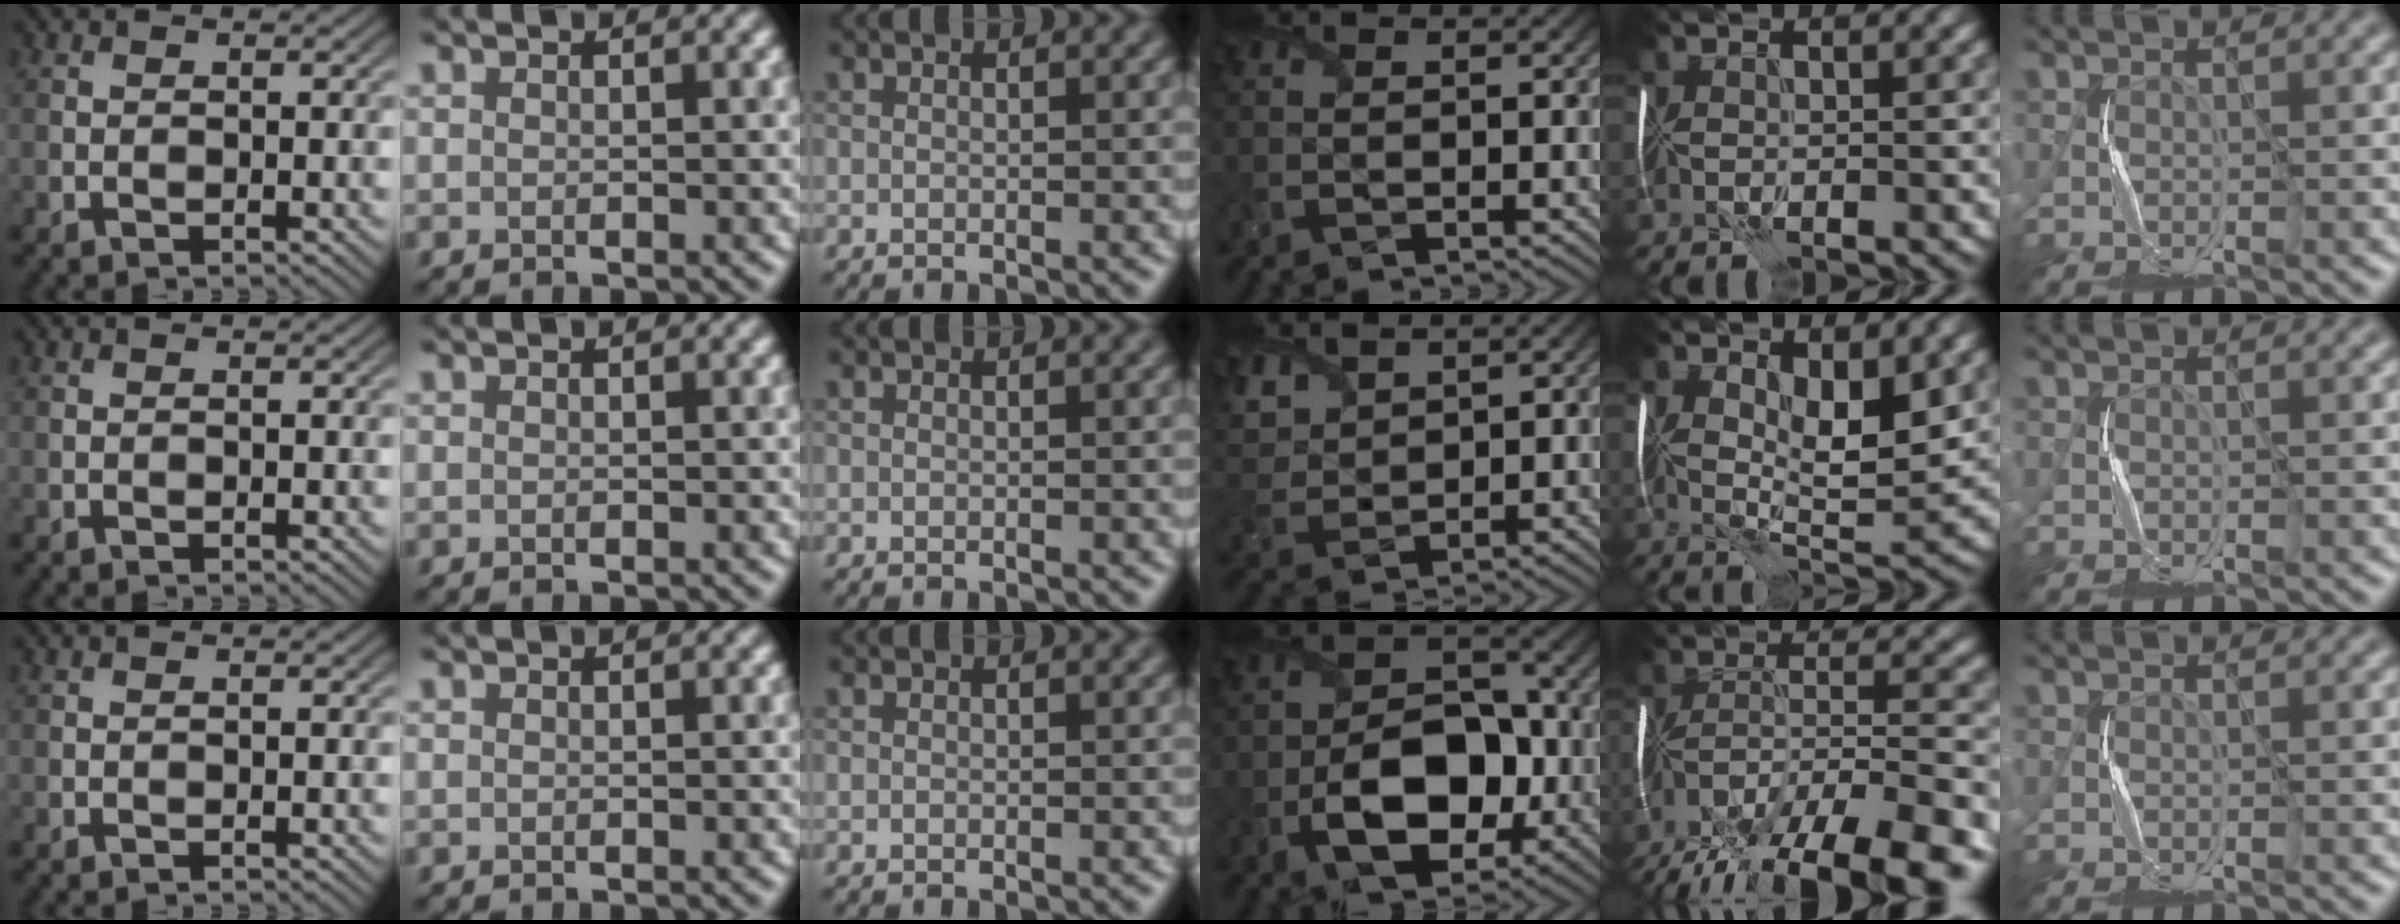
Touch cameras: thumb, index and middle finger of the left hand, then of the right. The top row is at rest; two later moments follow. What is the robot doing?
{"motion": "fold", "object": "plastic wrap"}